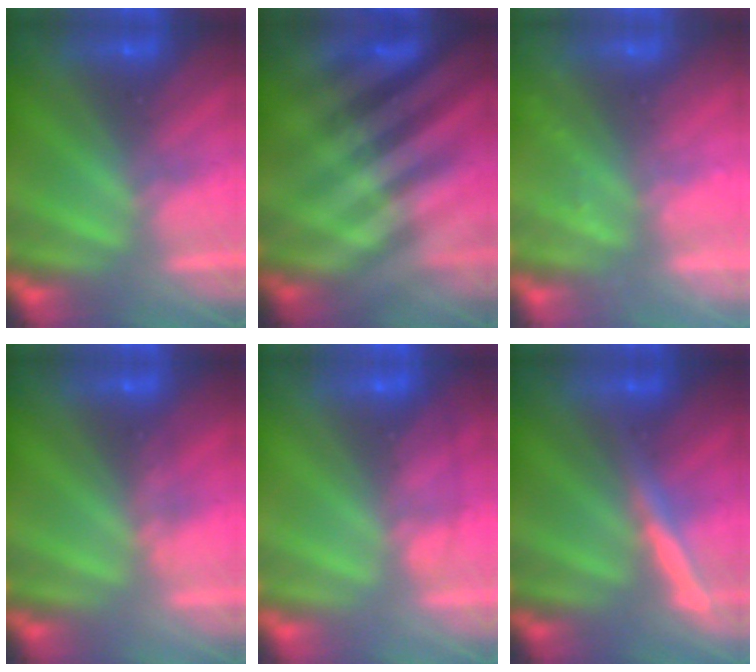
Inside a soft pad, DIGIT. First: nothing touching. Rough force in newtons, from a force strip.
{"total": 2.6}
{"total": 2.2}
{"total": 3.1}
{"total": 1.7}
{"total": 3.7}